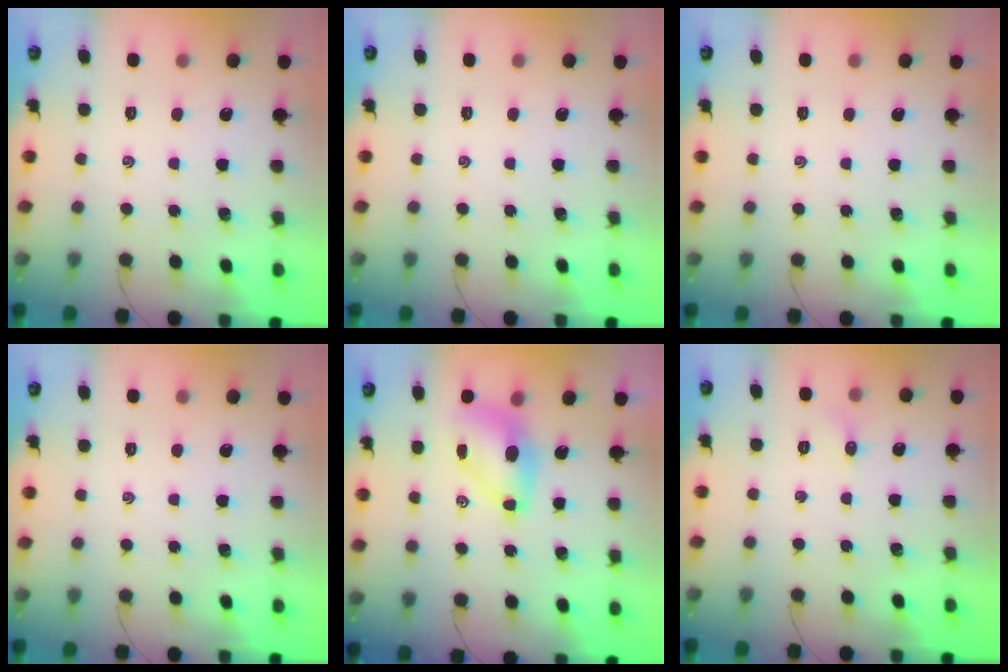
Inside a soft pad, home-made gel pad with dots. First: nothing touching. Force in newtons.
{"total": 0.0}
{"total": 0.0}
{"total": 0.0}
{"total": 7.1, "press": 7.0, "slide": 1.1}
{"total": 3.7, "press": 3.5, "slide": 1.3}